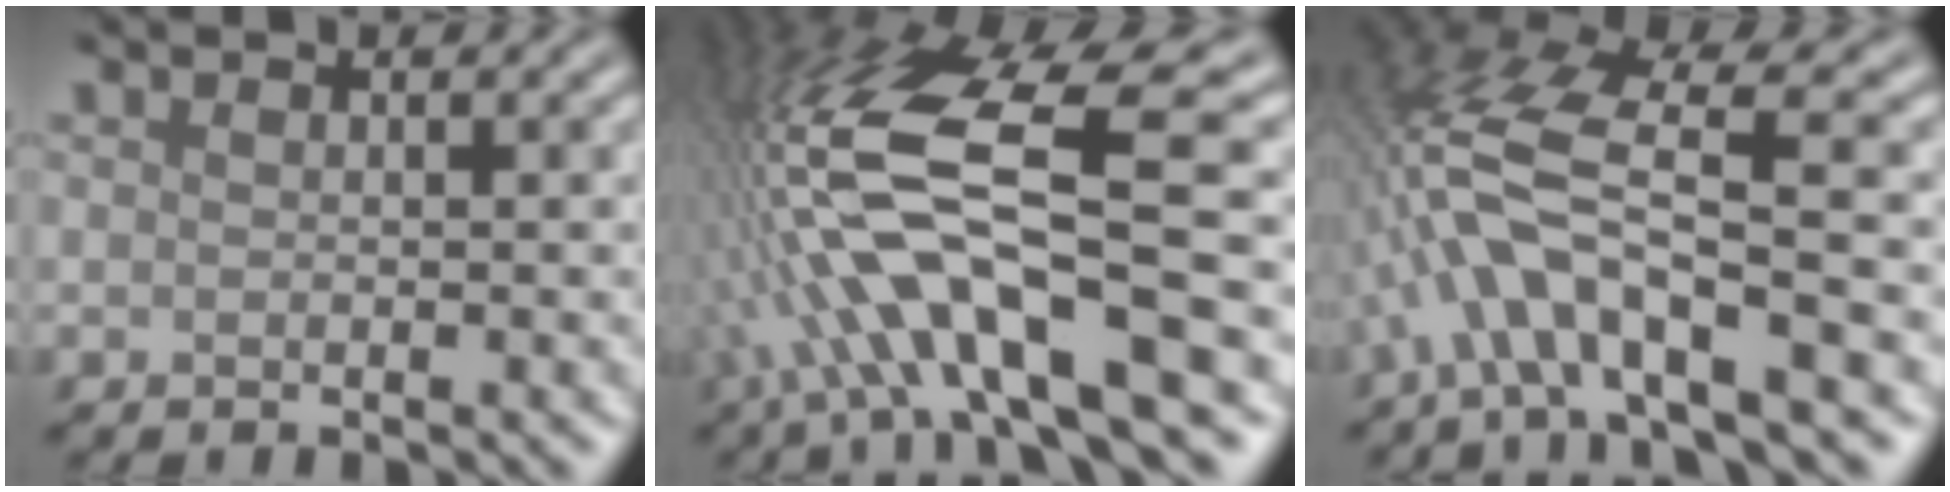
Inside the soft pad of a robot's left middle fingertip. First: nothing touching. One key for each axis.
{"total": 13.3, "fx": -2.8, "fy": 3.6, "fz": 12.4, "tx": -0.237, "ty": 0.027, "tz": -0.047}
{"total": 9.1, "fx": -2.6, "fy": 2.8, "fz": 8.2, "tx": -0.171, "ty": 0.026, "tz": -0.055}